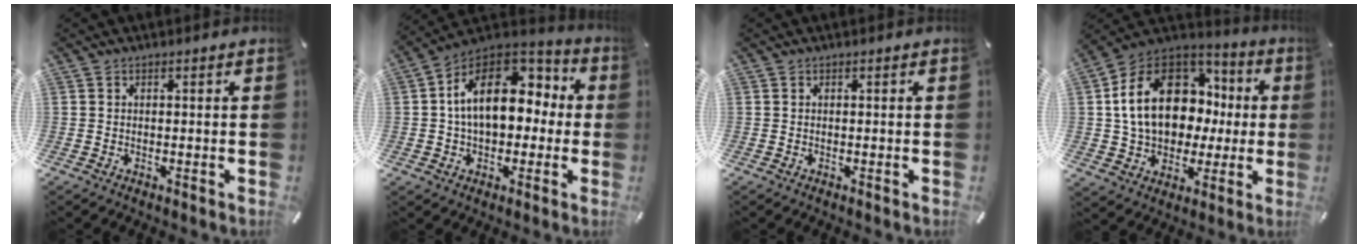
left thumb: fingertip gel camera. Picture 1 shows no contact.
{"total": 17.6, "force": [2.7, 12.0, 12.6], "torque": [-0.215, 0.001, 0.046]}
{"total": 0.0}
{"total": 20.7, "force": [2.6, 15.7, 13.3], "torque": [-0.271, 0.001, 0.048]}